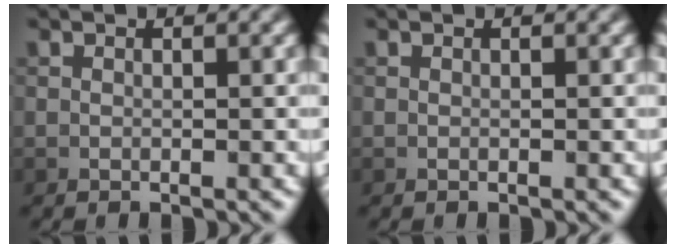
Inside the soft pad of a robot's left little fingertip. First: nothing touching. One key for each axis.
{"total": 0.0}